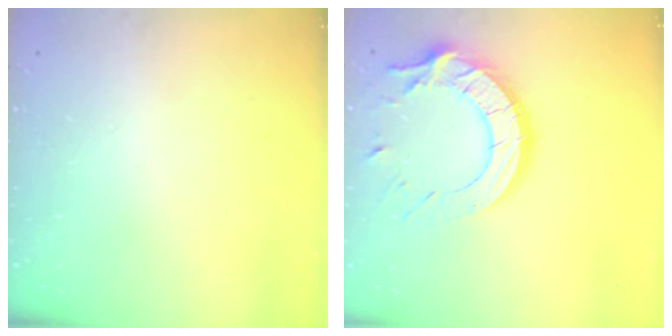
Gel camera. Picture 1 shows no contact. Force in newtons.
{"total": 16.0, "press": 15.9, "slide": 1.4}